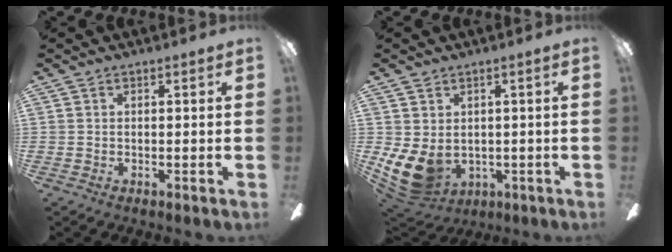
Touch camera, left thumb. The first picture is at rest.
{"total": 9.2, "force": [-1.3, 6.8, 6.0], "torque": [-0.153, -0.014, -0.025]}